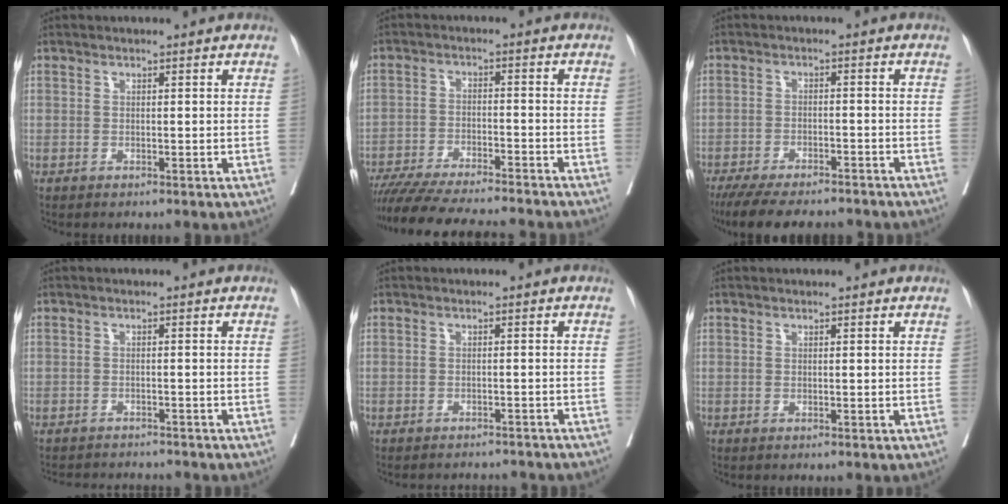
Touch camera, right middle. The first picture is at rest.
{"total": 16.0, "force": [-14.5, 0.8, 6.5], "torque": [-0.103, -0.018, -0.221]}
{"total": 13.4, "force": [-11.7, 2.9, 5.8], "torque": [-0.097, -0.010, -0.167]}
{"total": 6.8, "force": [-6.6, 1.3, 1.2], "torque": [-0.012, 0.000, -0.088]}
{"total": 7.6, "force": [-7.3, 1.7, 1.6], "torque": [-0.014, 0.001, -0.078]}
{"total": 0.0}